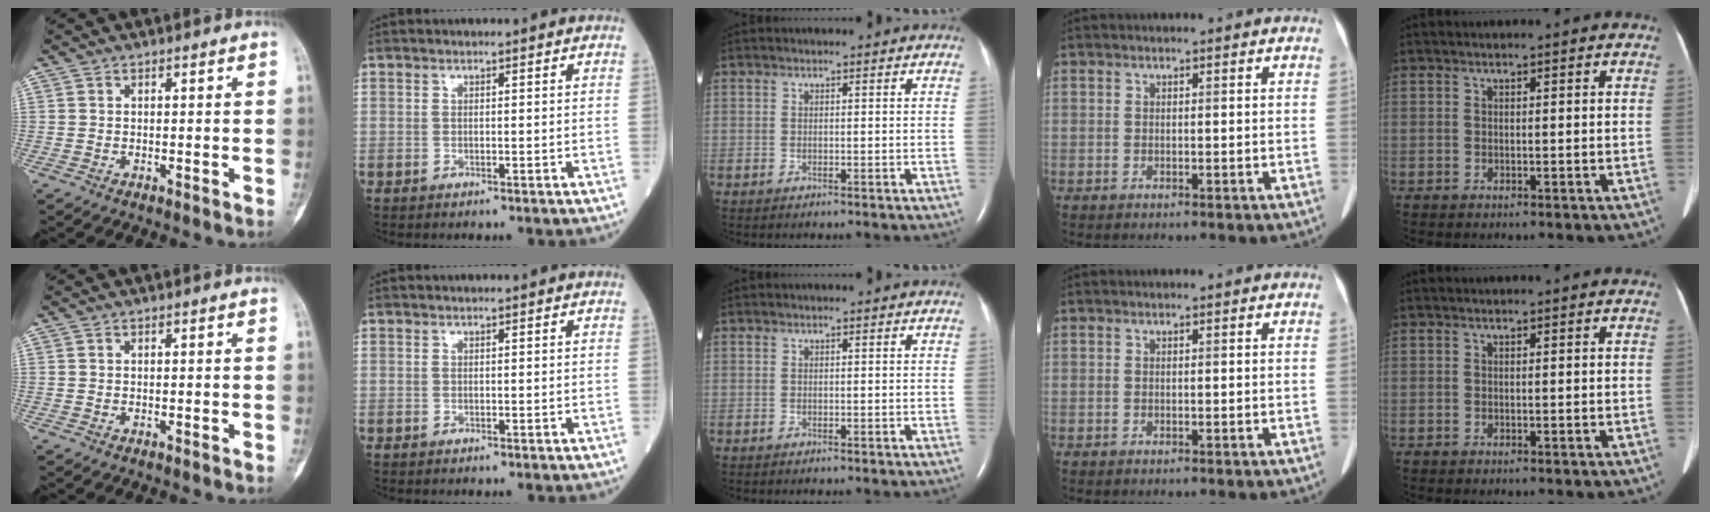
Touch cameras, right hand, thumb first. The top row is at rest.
{}